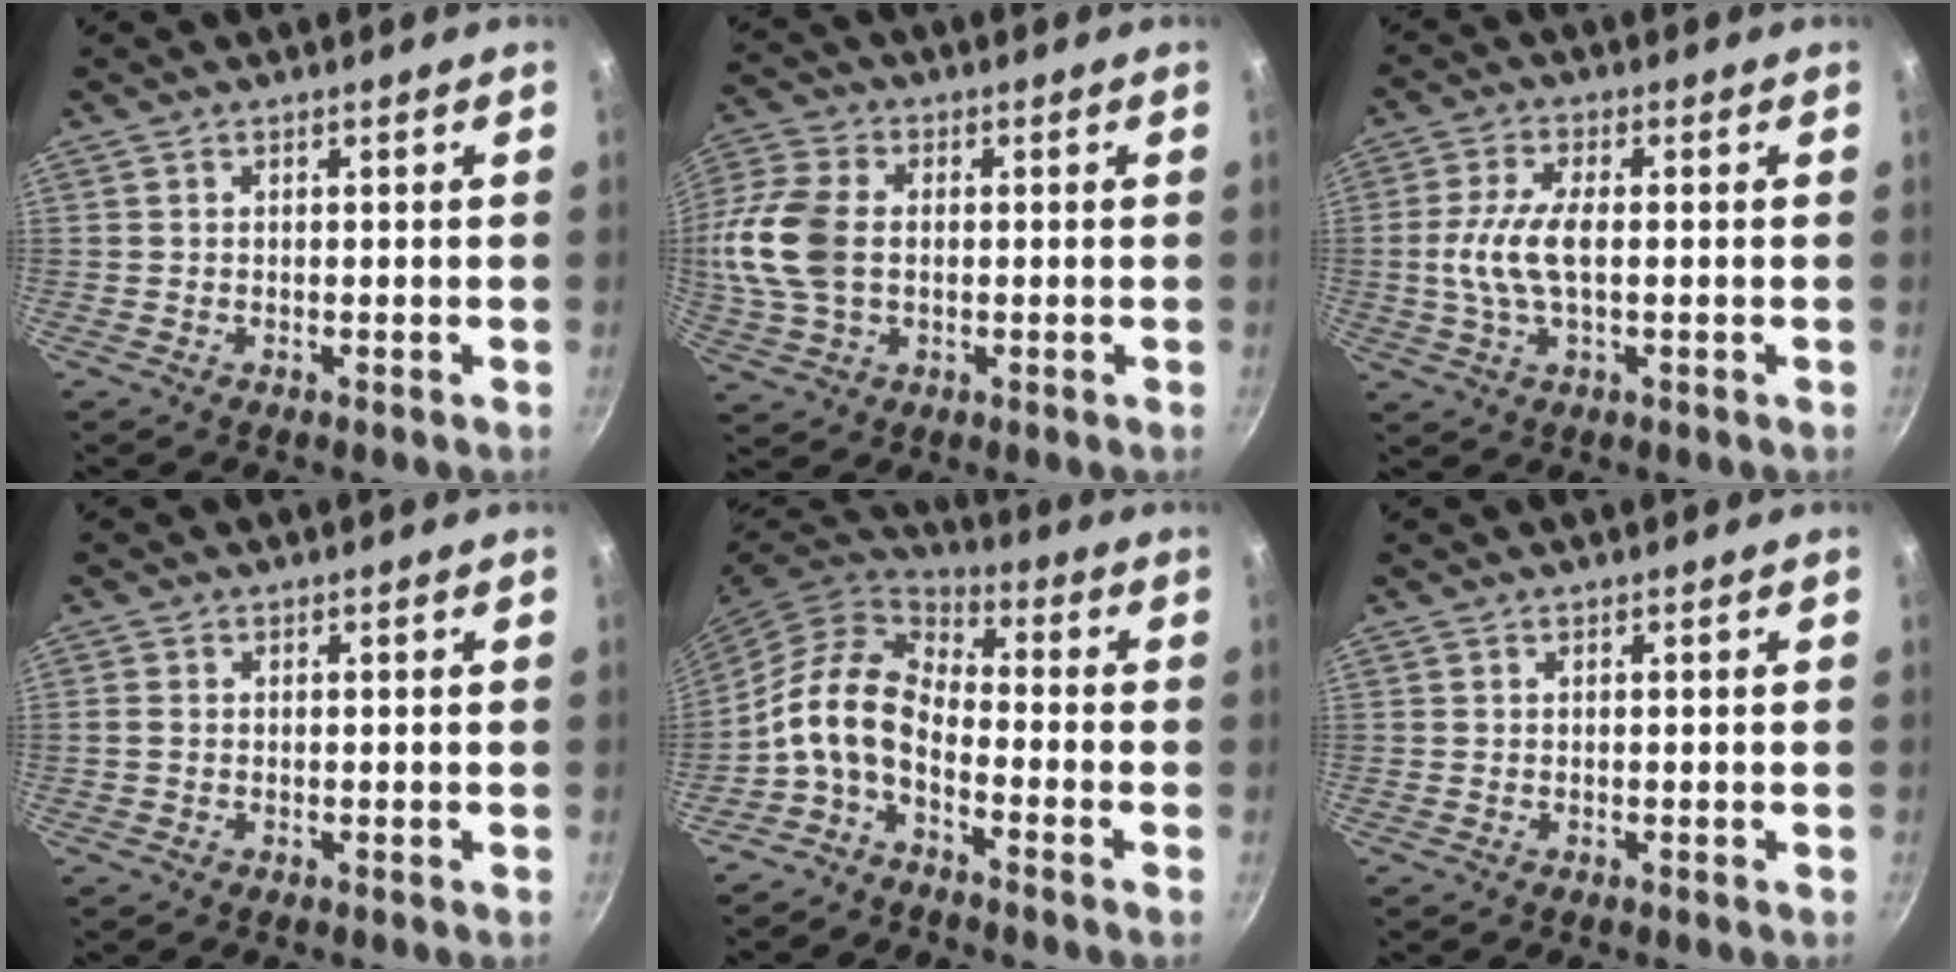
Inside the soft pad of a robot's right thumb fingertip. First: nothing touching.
{"total": 14.6, "force": [0.1, 9.9, 10.8], "torque": [-0.226, 0.018, -0.004]}
{"total": 8.6, "force": [-0.2, 3.8, 7.8], "torque": [-0.164, 0.012, -0.008]}
{"total": 1.1, "force": [-0.1, 0.9, 0.6], "torque": [-0.014, 0.003, -0.004]}
{"total": 11.1, "force": [-3.5, 6.4, 8.3], "torque": [-0.157, 0.045, -0.085]}
{"total": 0.0}